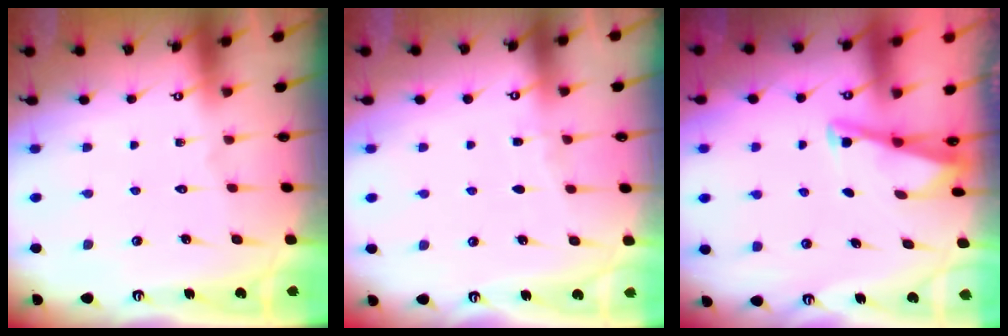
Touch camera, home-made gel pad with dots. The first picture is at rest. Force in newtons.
{"total": 3.7, "press": 3.7, "slide": 0.3}
{"total": 2.9, "press": 2.8, "slide": 0.4}